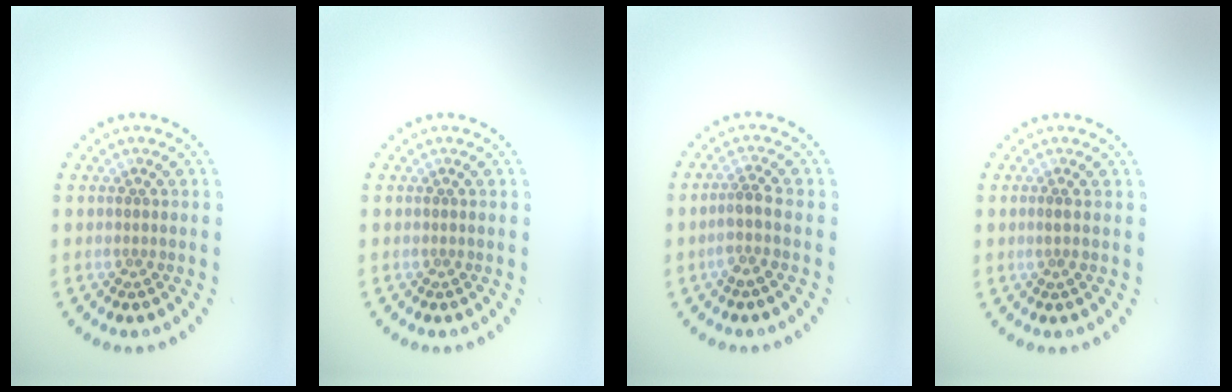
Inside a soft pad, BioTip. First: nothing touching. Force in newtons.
{"total": 0.0}
{"total": 2.0, "press": 1.5, "slide": 1.3}
{"total": 0.5, "press": 0.2, "slide": 0.5}